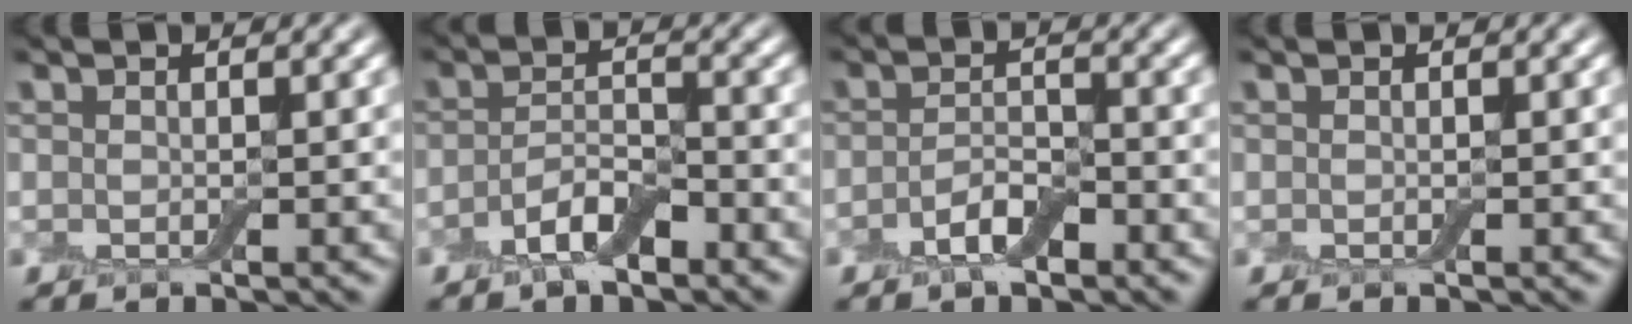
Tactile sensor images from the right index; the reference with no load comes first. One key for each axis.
{"total": 3.2, "fx": -1.9, "fy": 1.2, "fz": 2.2, "tx": -0.045, "ty": 0.006, "tz": -0.039}
{"total": 2.6, "fx": -1.5, "fy": 1.1, "fz": 1.9, "tx": -0.035, "ty": 0.006, "tz": -0.031}
{"total": 0.0}